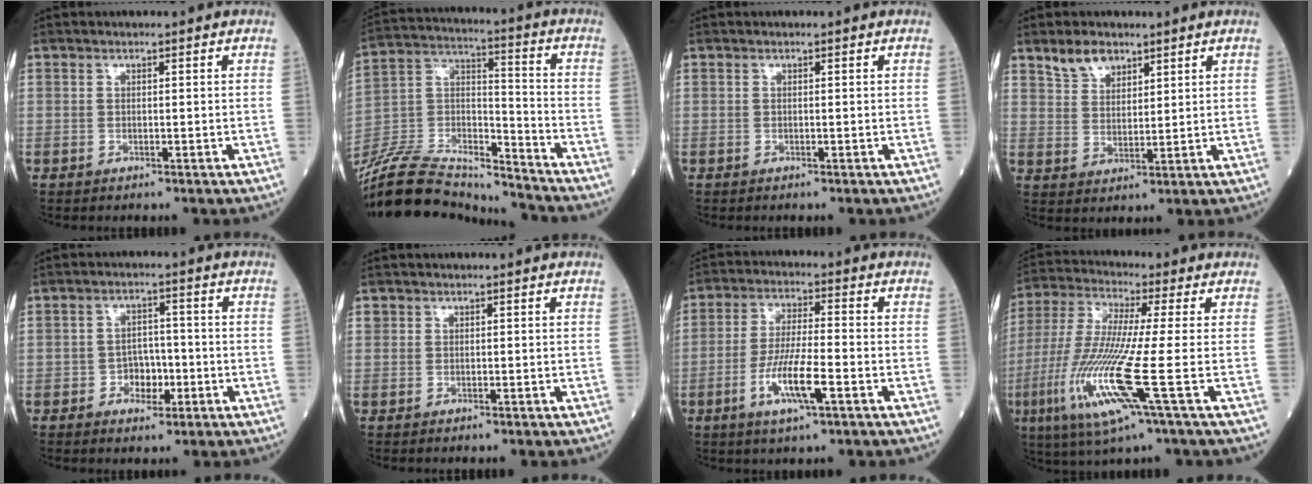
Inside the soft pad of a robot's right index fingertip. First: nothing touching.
{"total": 21.0, "force": [-20.1, 3.1, 5.3], "torque": [-0.123, 0.016, -0.350]}
{"total": 0.0}
{"total": 4.8, "force": [3.7, 2.4, 1.9], "torque": [-0.039, 0.004, 0.077]}
{"total": 4.1, "force": [-1.5, 2.9, 2.5], "torque": [-0.027, 0.009, -0.024]}
{"total": 0.0}
{"total": 8.5, "force": [-3.4, 1.0, 7.8], "torque": [-0.148, -0.008, -0.063]}
{"total": 14.3, "force": [-4.6, -0.3, 13.6], "torque": [-0.297, -0.024, -0.097]}